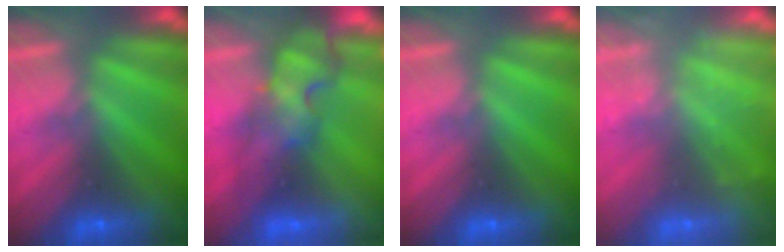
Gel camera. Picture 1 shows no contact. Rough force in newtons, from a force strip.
{"total": 3.9}
{"total": 0.0}
{"total": 2.3}